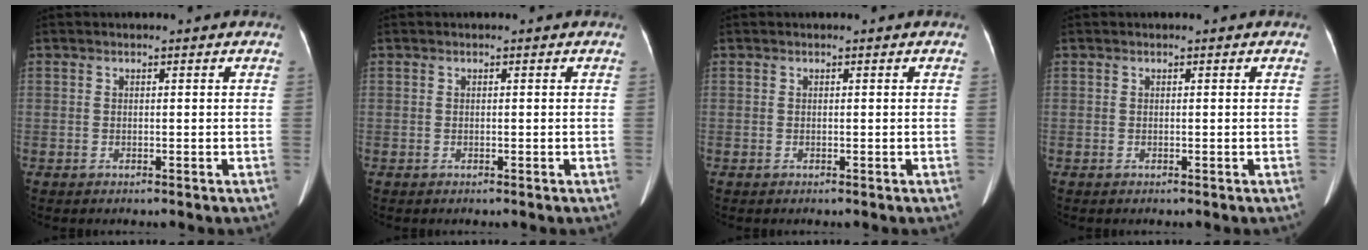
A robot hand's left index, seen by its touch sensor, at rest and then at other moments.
{"total": 0.0}
{"total": 0.0}
{"total": 0.0}